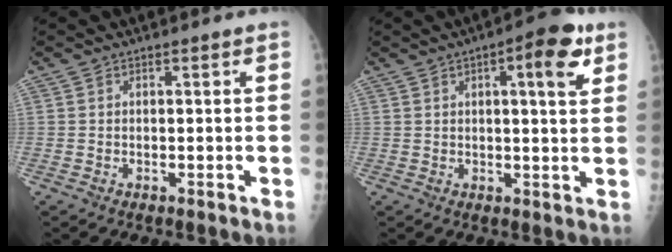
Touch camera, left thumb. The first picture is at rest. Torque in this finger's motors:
{"motor_torque": [-0.31, 0.06, -0.17, -0.27, 0.11]}